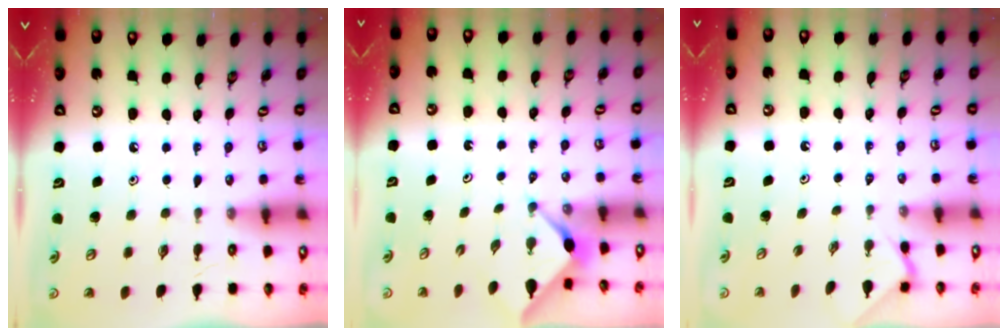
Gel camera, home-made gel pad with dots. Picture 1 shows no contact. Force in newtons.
{"total": 3.0, "press": 3.0, "slide": 0.3}
{"total": 2.4, "press": 2.4, "slide": 0.4}